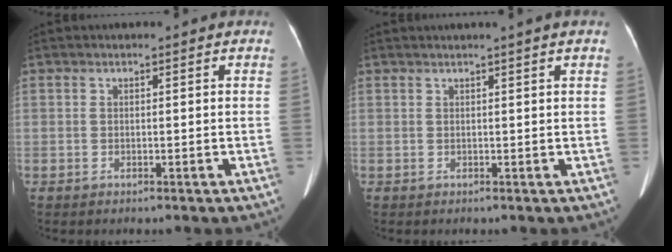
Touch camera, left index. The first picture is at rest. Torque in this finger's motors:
{"motor_torque": [0.74, -1.07, 0.09, 0.10]}